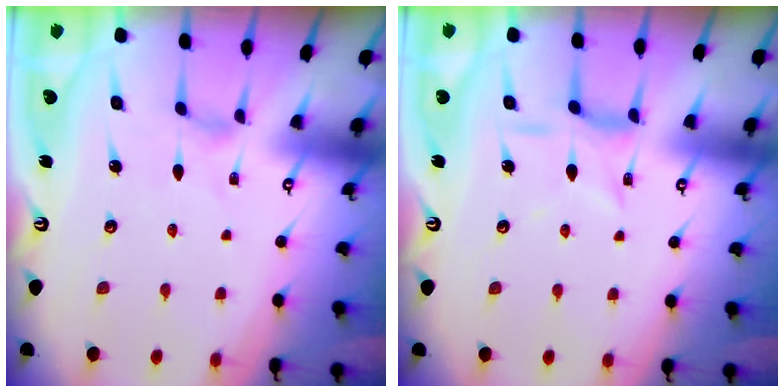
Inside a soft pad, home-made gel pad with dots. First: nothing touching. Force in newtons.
{"total": 4.9, "press": 4.8, "slide": 0.5}